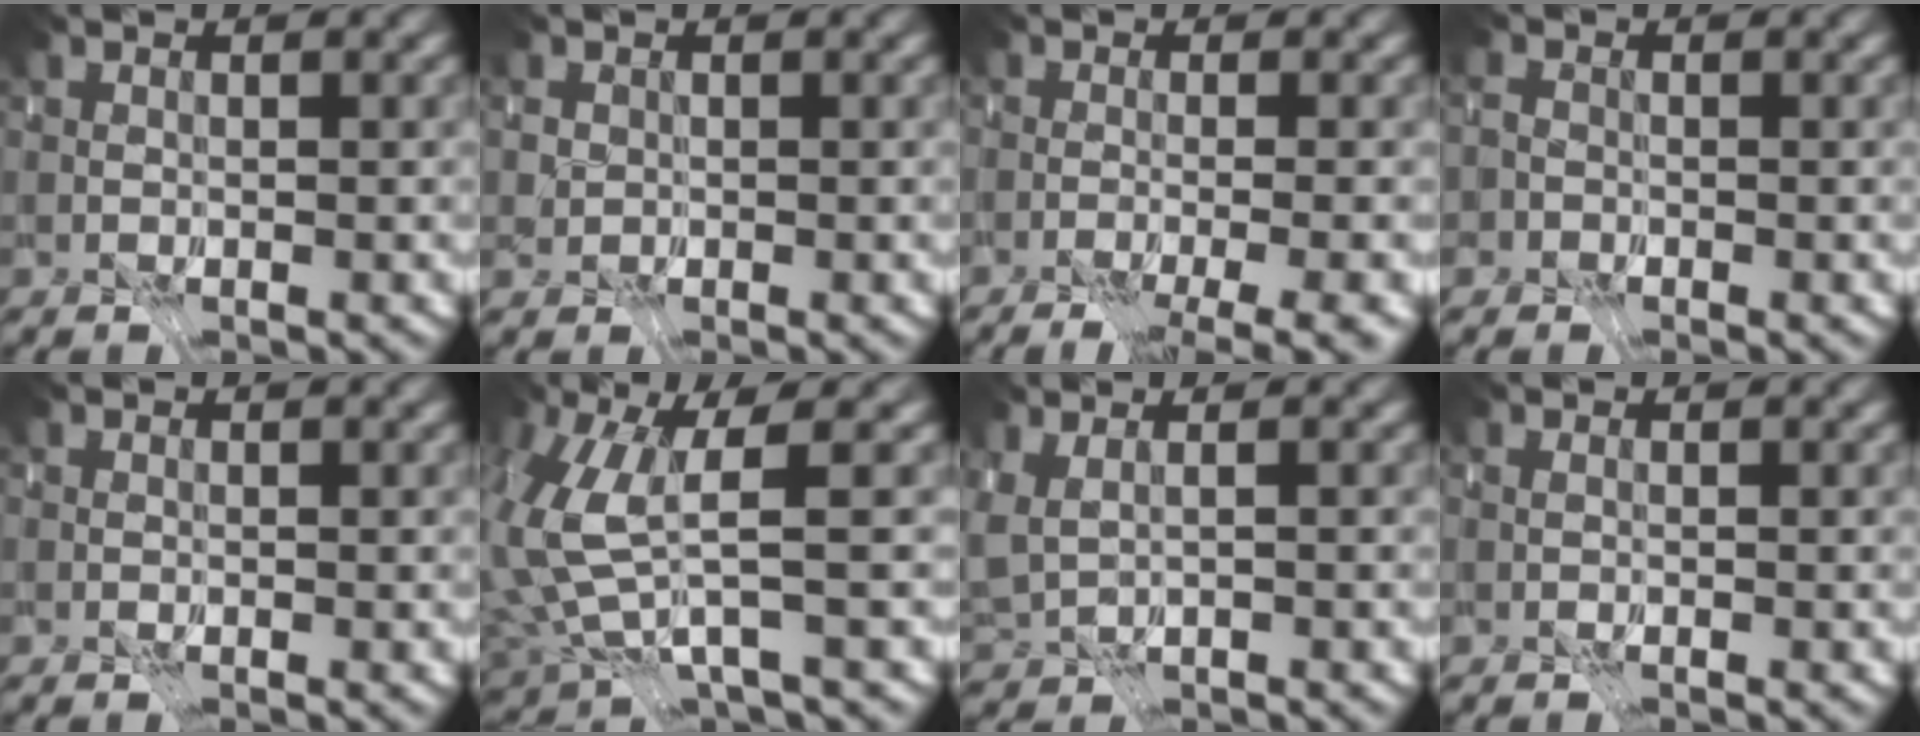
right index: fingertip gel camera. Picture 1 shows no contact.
{"total": 1.1, "force": [-0.3, -0.3, -1.0], "torque": [0.014, -0.011, 0.003]}
{"total": 7.8, "force": [-4.9, 2.5, 5.5], "torque": [-0.050, -0.015, -0.052]}
{"total": 1.8, "force": [-0.2, 1.8, 0.5], "torque": [0.010, 0.005, -0.045]}
{"total": 0.0}
{"total": 5.0, "force": [-2.8, -0.9, 4.0], "torque": [-0.115, -0.039, -0.041]}
{"total": 1.5, "force": [-0.5, -1.1, 0.8], "torque": [-0.026, -0.014, 0.004]}
{"total": 0.5, "force": [-0.2, -0.4, -0.2], "torque": [0.007, -0.002, -0.006]}